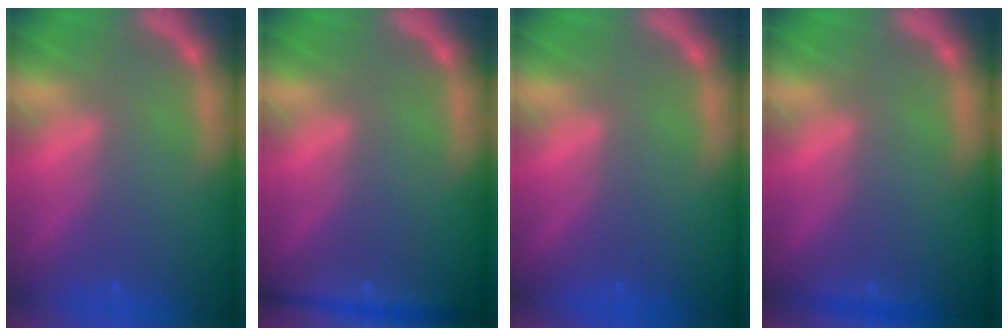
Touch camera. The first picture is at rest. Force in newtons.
{"total": 3.0}
{"total": 0.0}
{"total": 0.9}